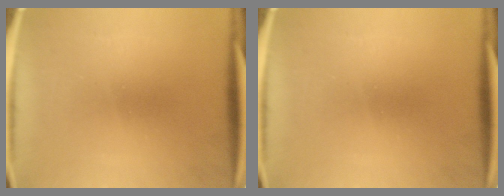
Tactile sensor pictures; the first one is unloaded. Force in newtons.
{"total": 0.0}